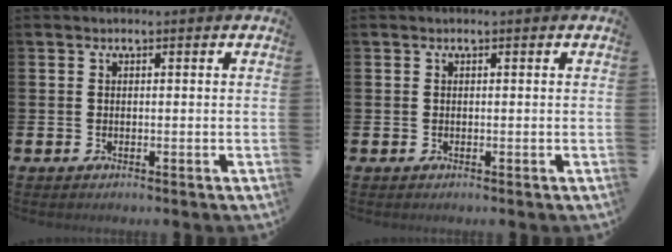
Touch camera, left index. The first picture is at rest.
{"total": 0.0}